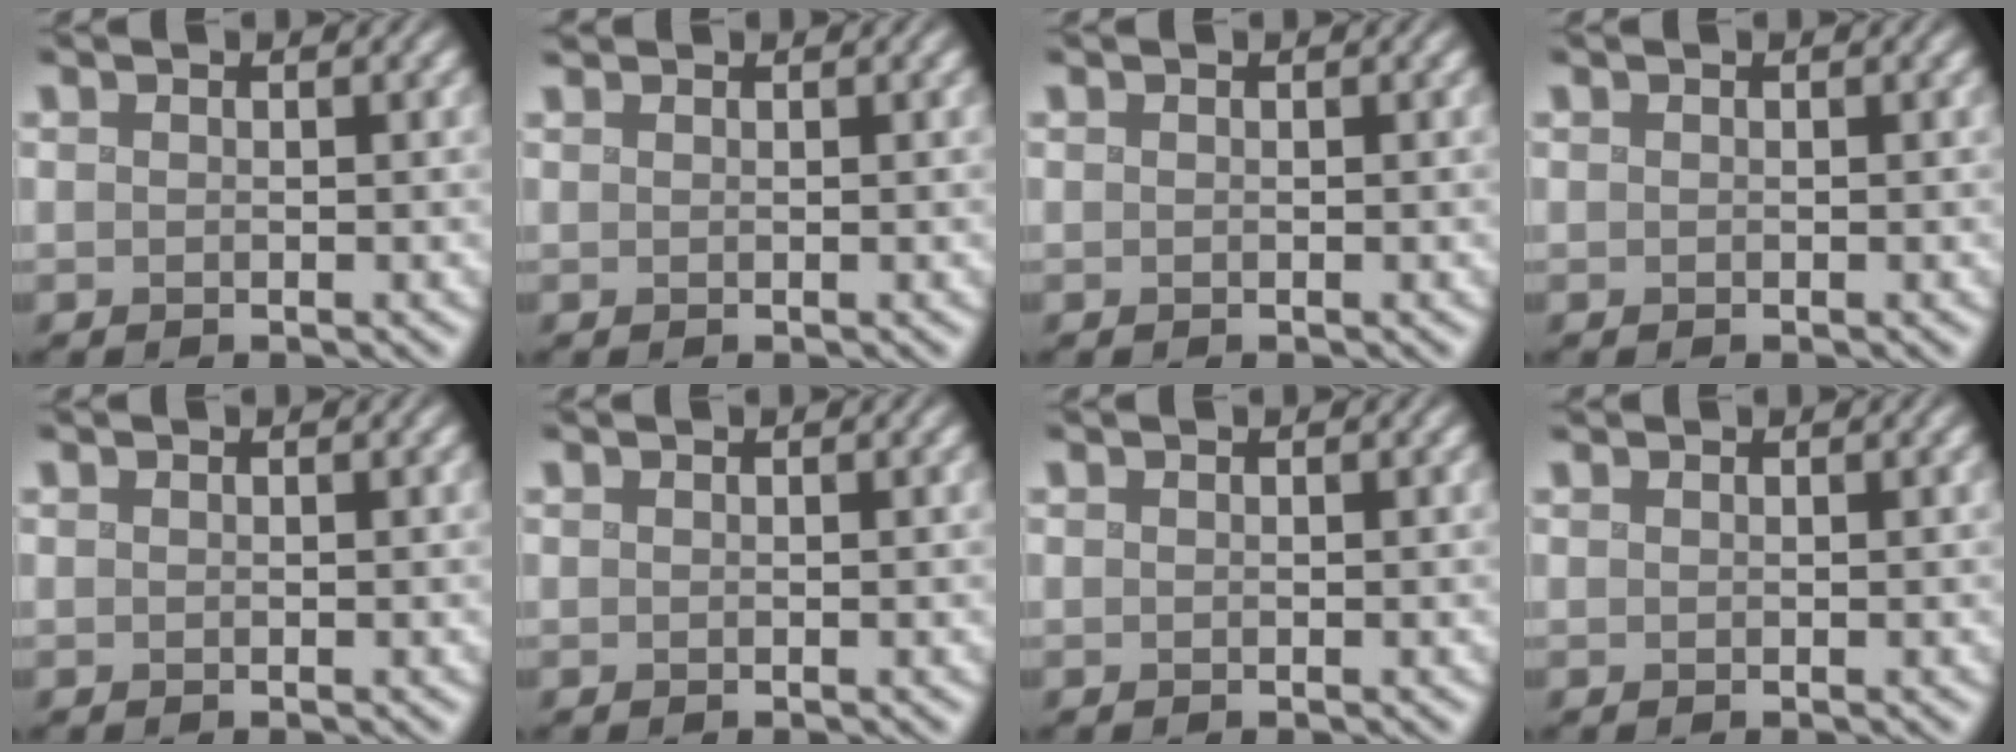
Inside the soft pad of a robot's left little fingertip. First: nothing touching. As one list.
[{"total": 0.6, "force": [0.6, 0.0, 0.0], "torque": [-0.004, 0.000, 0.011]}, {"total": 0.0}, {"total": 0.0}, {"total": 0.0}, {"total": 0.0}, {"total": 0.0}, {"total": 0.0}]